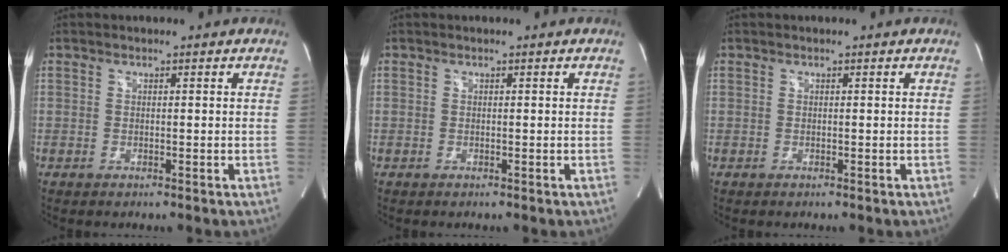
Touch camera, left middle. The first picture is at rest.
{"total": 0.0}
{"total": 0.0}